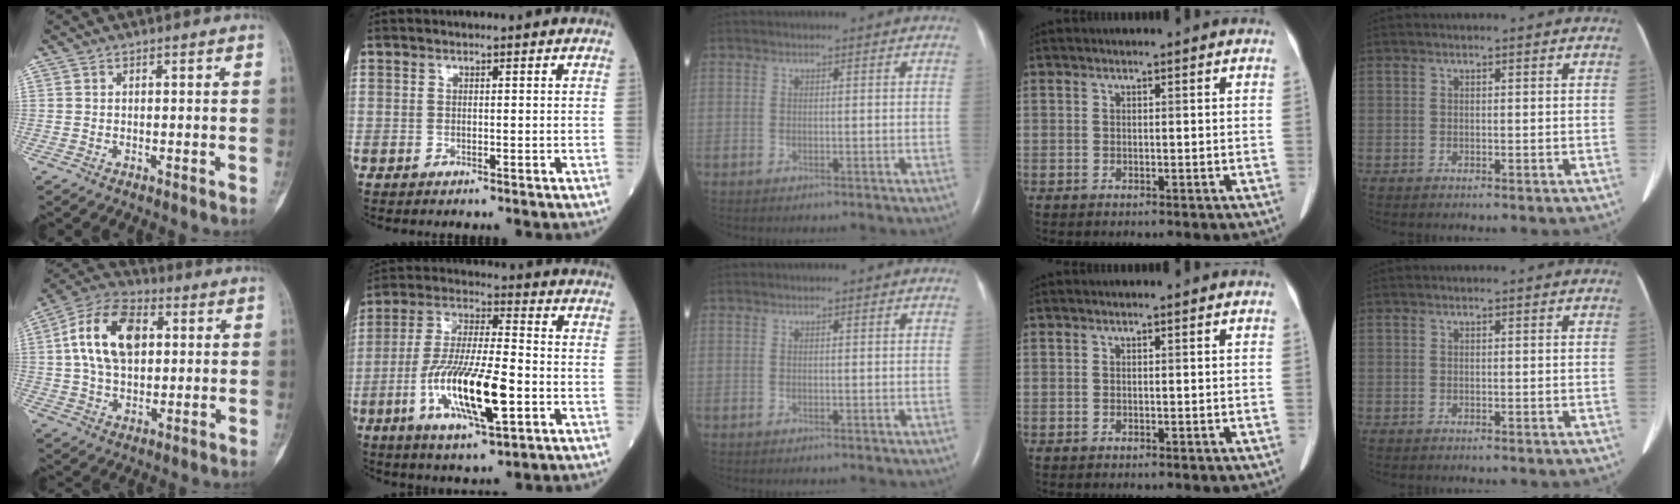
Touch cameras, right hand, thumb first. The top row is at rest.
{"thumb": {"total": 14.9, "force": [2.8, 9.3, 11.3], "torque": [-0.194, 0.016, 0.043]}, "index": {"total": 15.4, "force": [-4.7, 2.8, 14.4], "torque": [-0.286, -0.011, -0.082]}}